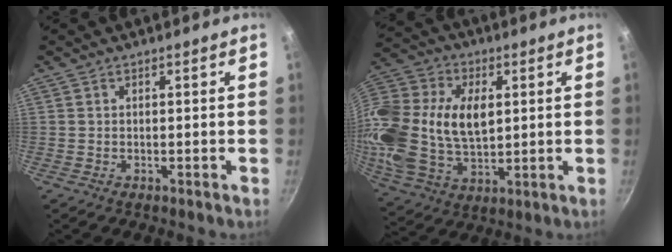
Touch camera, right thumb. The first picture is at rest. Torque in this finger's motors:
{"motor_torque": [2.49, 2.52, 0.99, -0.90, 0.62]}